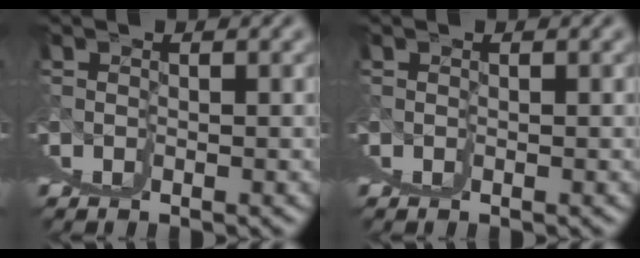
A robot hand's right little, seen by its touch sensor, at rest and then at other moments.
{"total": 0.0}